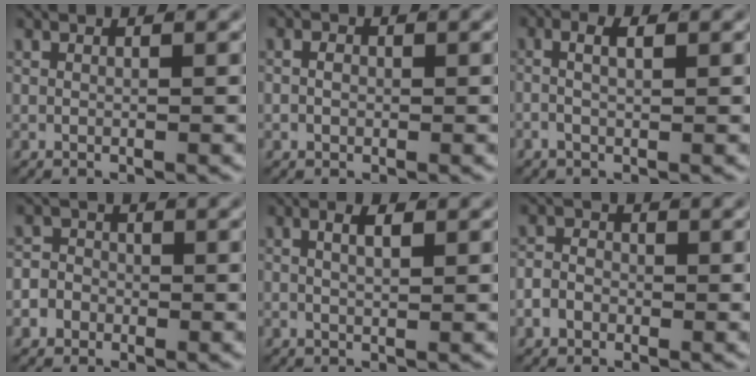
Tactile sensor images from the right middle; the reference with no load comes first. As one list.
[{"total": 1.2, "force": [-0.1, 1.0, 0.7], "torque": [-0.015, 0.001, 0.000]}, {"total": 2.1, "force": [-0.3, 0.6, 2.0], "torque": [-0.040, 0.003, -0.010]}, {"total": 3.6, "force": [-1.4, 3.2, 0.8], "torque": [-0.007, 0.000, -0.034]}, {"total": 1.9, "force": [0.4, 0.5, 1.8], "torque": [-0.023, 0.002, 0.005]}, {"total": 2.5, "force": [-1.0, 2.0, 1.2], "torque": [-0.018, 0.001, -0.022]}]